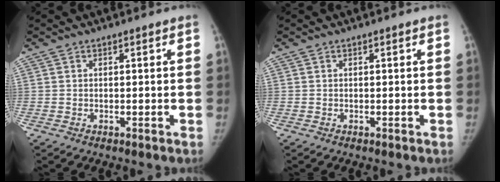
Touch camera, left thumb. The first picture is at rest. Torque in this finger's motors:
{"motor_torque": [0.09, 0.04, 0.08, 0.19, 0.00]}